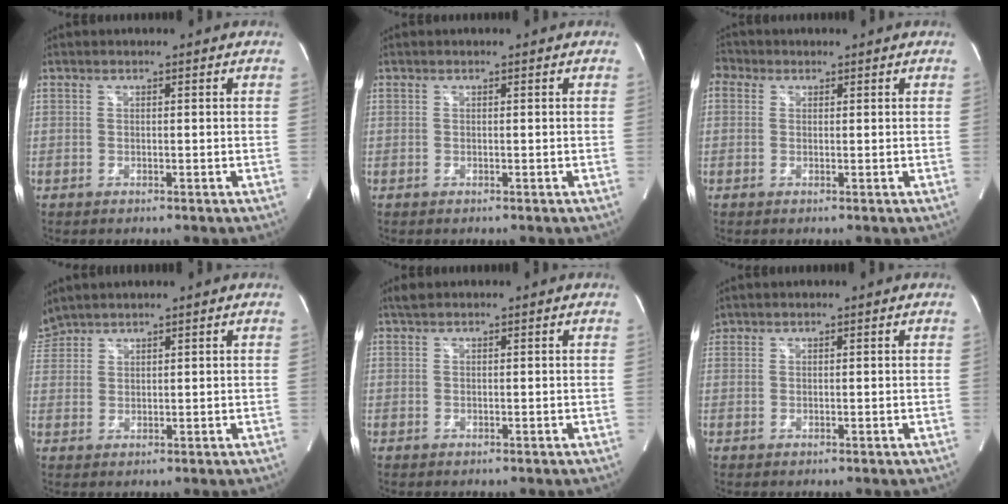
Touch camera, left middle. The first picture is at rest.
{"total": 0.0}
{"total": 2.8, "force": [1.2, 2.3, 1.0], "torque": [-0.022, 0.018, 0.019]}
{"total": 3.6, "force": [3.5, 0.5, 0.3], "torque": [-0.017, 0.025, 0.076]}
{"total": 1.2, "force": [1.0, 0.4, 0.5], "torque": [-0.012, 0.013, 0.021]}
{"total": 1.1, "force": [1.0, 0.4, 0.0], "torque": [-0.007, 0.016, 0.022]}